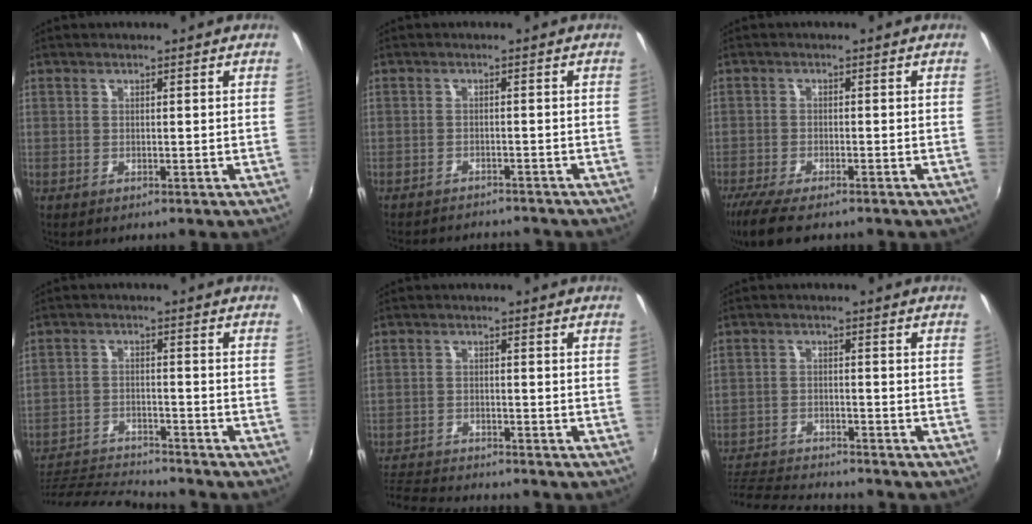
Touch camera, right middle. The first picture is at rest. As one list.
[{"total": 8.8, "force": [-8.1, 2.1, 2.8], "torque": [-0.071, -0.014, -0.116]}, {"total": 8.7, "force": [-7.0, 2.1, 4.9], "torque": [-0.117, -0.035, -0.126]}, {"total": 13.5, "force": [-12.8, 1.0, 3.9], "torque": [-0.099, -0.008, -0.224]}, {"total": 7.8, "force": [-7.5, 1.2, 1.9], "torque": [-0.064, -0.015, -0.134]}, {"total": 11.4, "force": [-10.6, 1.8, 3.6], "torque": [-0.097, -0.013, -0.183]}]